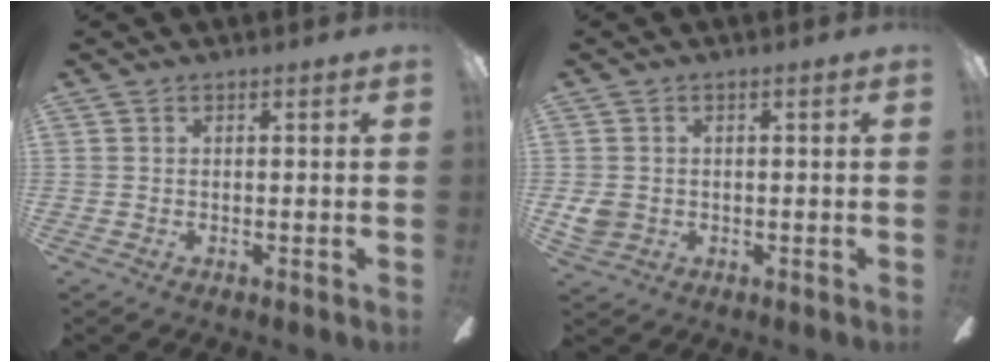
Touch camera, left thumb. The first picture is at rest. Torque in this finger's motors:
{"motor_torque": [-0.14, 0.25, 0.26, -0.36, 0.00]}